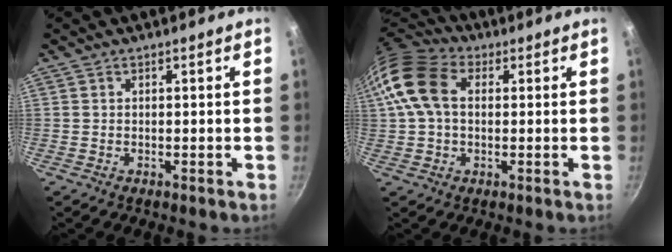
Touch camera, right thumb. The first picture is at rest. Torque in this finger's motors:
{"motor_torque": [-0.58, 1.39, 1.47, -0.02, 0.45]}